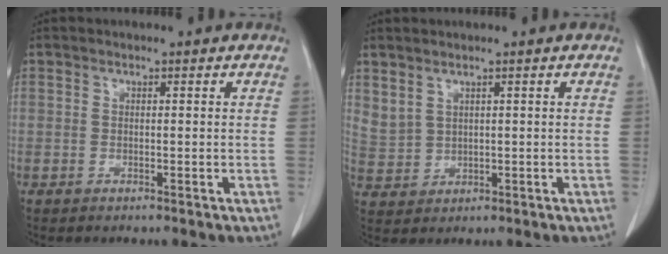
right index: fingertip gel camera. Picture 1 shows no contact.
{"total": 3.7, "force": [2.8, 2.1, 1.1], "torque": [-0.022, 0.002, 0.071]}